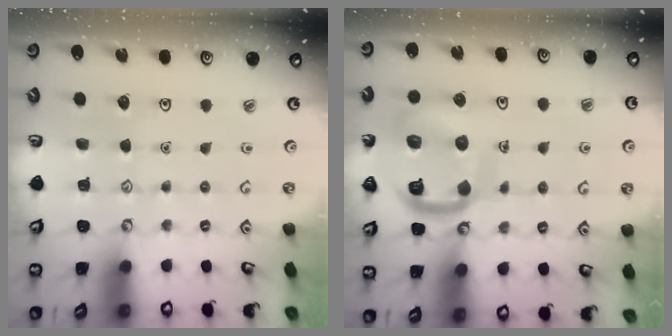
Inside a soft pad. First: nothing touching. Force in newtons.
{"total": 15.6, "press": 15.5, "slide": 1.6}